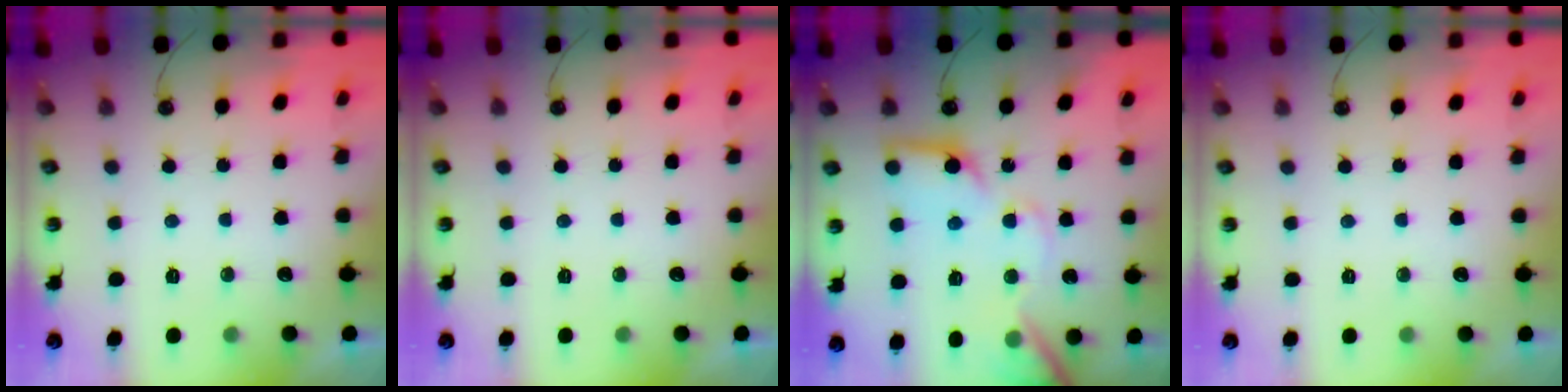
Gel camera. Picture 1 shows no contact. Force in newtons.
{"total": 0.0}
{"total": 16.8, "press": 16.7, "slide": 2.1}
{"total": 0.0}